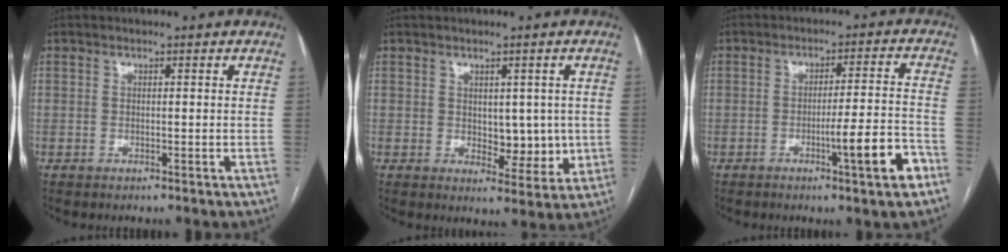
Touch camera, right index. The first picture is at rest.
{"total": 6.0, "force": [0.2, 3.5, 4.9], "torque": [-0.053, -0.003, 0.014]}
{"total": 8.7, "force": [-4.2, -0.2, 7.7], "torque": [-0.107, 0.000, -0.059]}